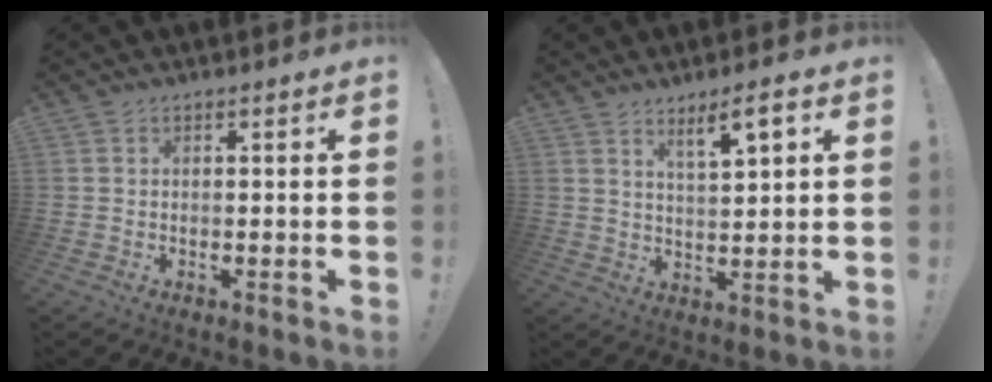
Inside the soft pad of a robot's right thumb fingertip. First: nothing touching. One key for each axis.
{"total": 6.7, "fx": 4.1, "fy": 0.9, "fz": 5.3, "tx": -0.076, "ty": -0.025, "tz": 0.062}